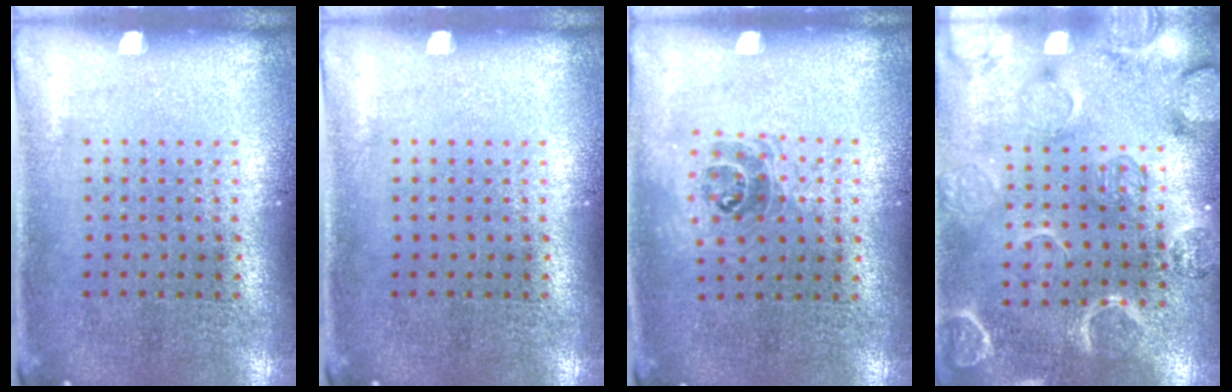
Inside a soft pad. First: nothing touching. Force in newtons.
{"total": 0.0}
{"total": 1.1, "press": 0.9, "slide": 0.6}
{"total": 2.5, "press": 2.5, "slide": 0.3}